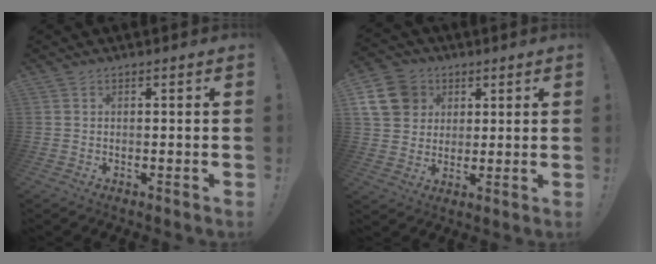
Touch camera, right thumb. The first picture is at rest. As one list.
[{"total": 13.6, "force": [4.7, 11.6, 5.4], "torque": [-0.074, -0.016, 0.097]}]